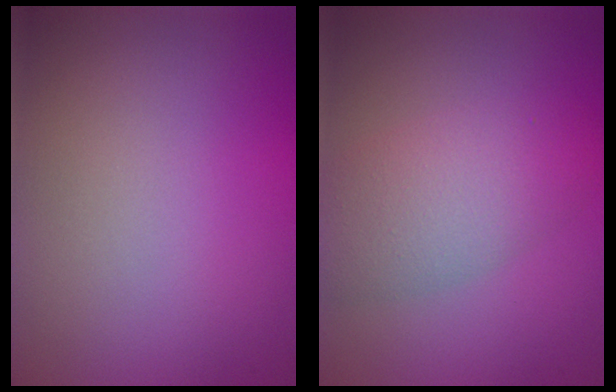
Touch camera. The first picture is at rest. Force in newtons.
{"total": 4.8, "press": 4.7, "slide": 0.2}